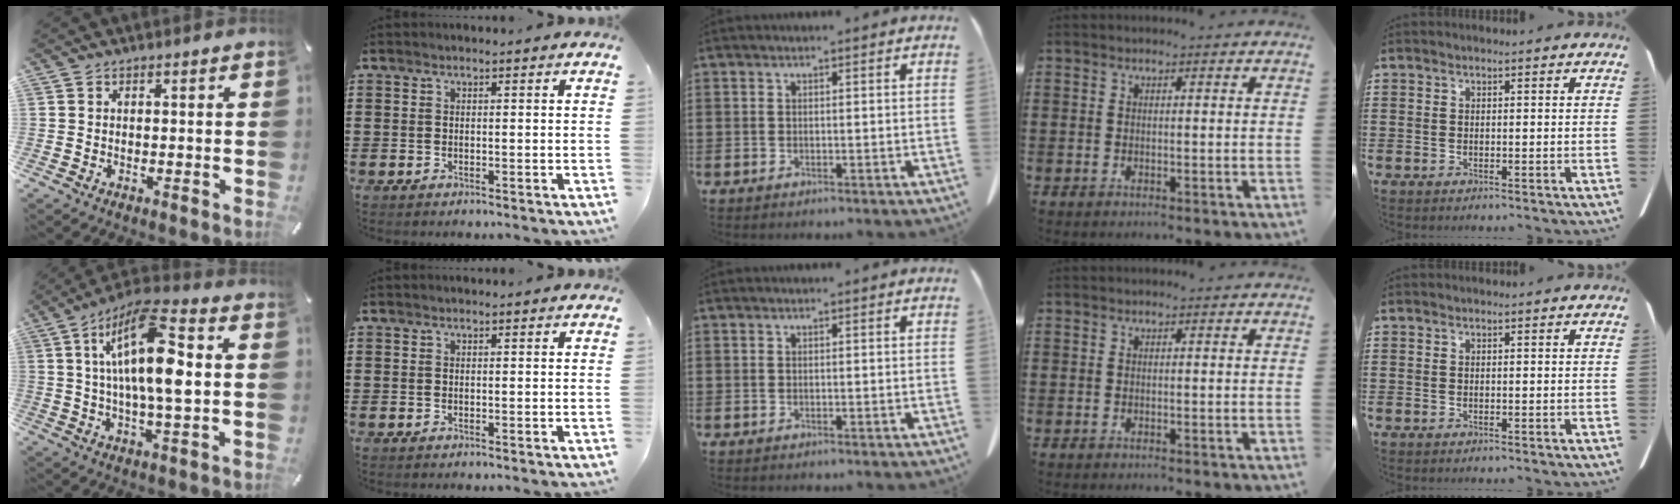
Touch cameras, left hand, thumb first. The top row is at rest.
{"thumb": {"total": 17.4, "force": [3.7, 5.6, 16.0], "torque": [-0.307, -0.002, 0.053]}}